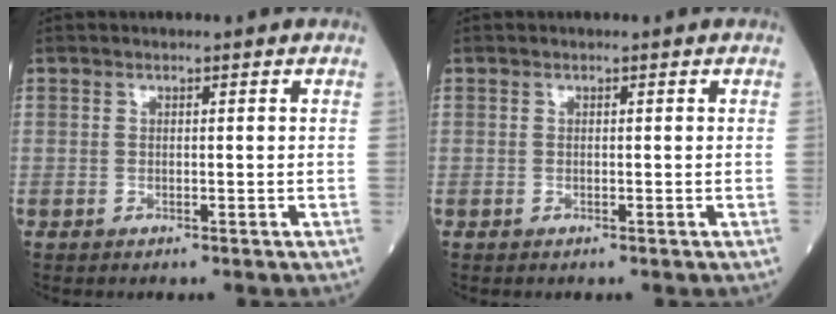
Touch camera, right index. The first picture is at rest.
{"total": 0.0}